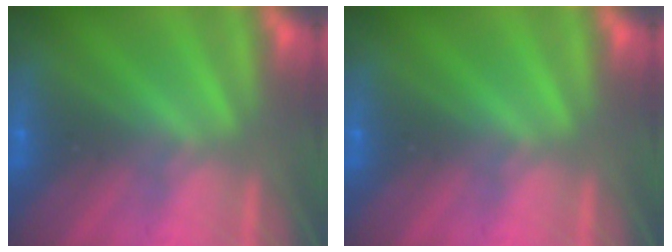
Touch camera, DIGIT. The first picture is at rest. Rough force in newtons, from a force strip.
{"total": 0.0}